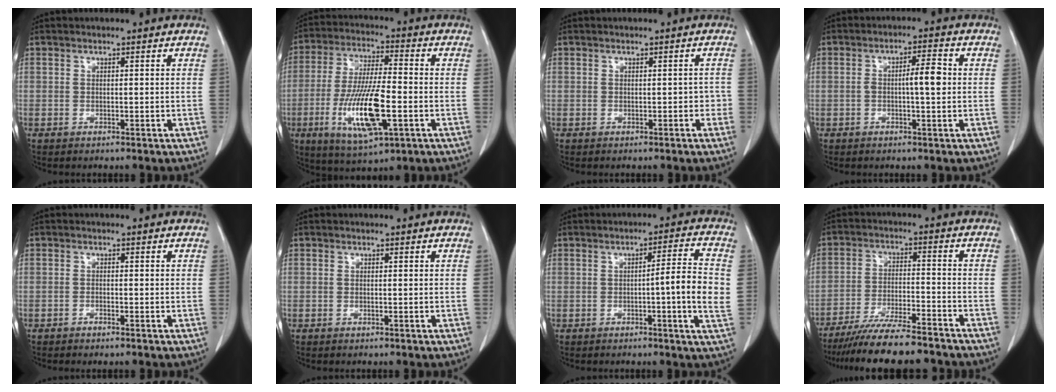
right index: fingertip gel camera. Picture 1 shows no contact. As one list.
[{"total": 14.5, "force": [-4.1, 3.1, 13.5], "torque": [-0.267, -0.016, -0.067]}, {"total": 1.3, "force": [-0.1, 1.0, 0.8], "torque": [-0.005, 0.012, 0.001]}, {"total": 4.6, "force": [0.0, 1.0, 4.5], "torque": [-0.076, 0.012, -0.003]}, {"total": 0.7, "force": [-0.6, 0.2, 0.4], "torque": [-0.011, -0.001, -0.008]}, {"total": 0.0}, {"total": 7.7, "force": [-0.5, -0.4, 7.7], "torque": [-0.100, 0.001, -0.012]}, {"total": 14.5, "force": [-12.9, 1.5, 6.5], "torque": [-0.103, -0.012, -0.203]}]